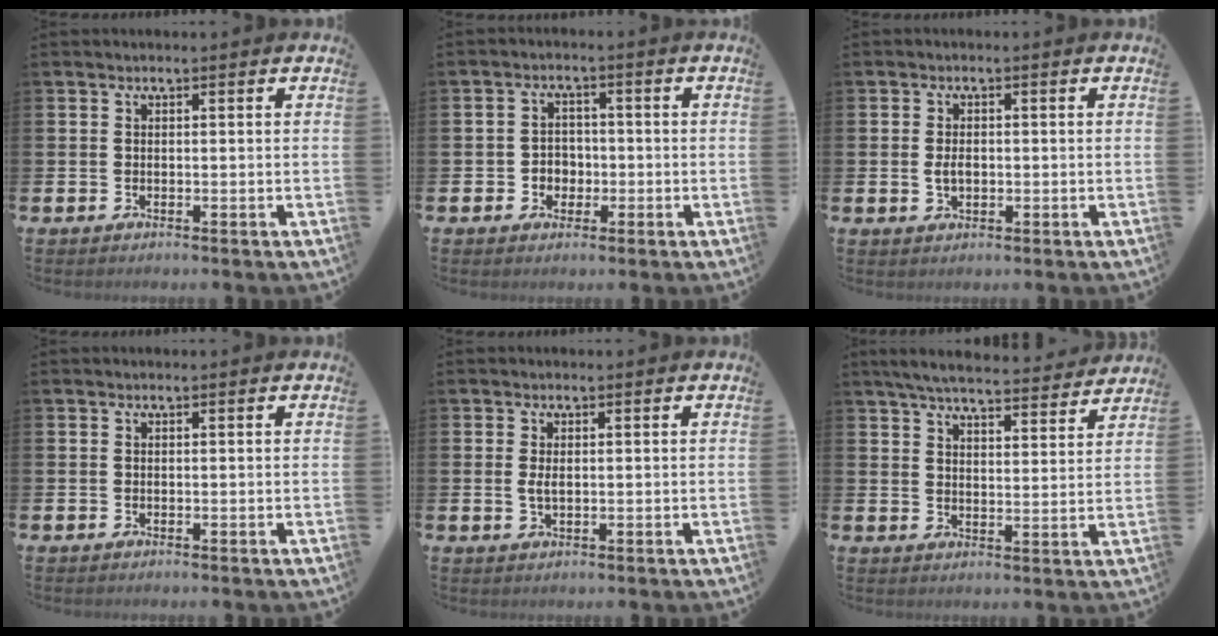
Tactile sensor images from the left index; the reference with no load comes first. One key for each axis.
{"total": 2.8, "fx": -0.8, "fy": 2.5, "fz": 0.9, "tx": -0.023, "ty": 0.006, "tz": -0.021}
{"total": 2.0, "fx": -0.1, "fy": 1.2, "fz": 1.5, "tx": -0.022, "ty": 0.002, "tz": -0.005}
{"total": 0.0}
{"total": 1.5, "fx": 0.2, "fy": 0.7, "fz": 1.3, "tx": -0.026, "ty": 0.003, "tz": 0.002}
{"total": 6.3, "fx": 6.1, "fy": 0.7, "fz": 1.7, "tx": -0.041, "ty": -0.038, "tz": 0.105}